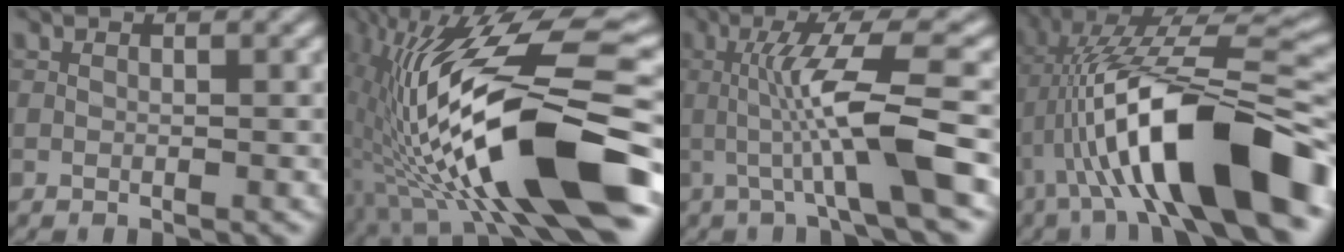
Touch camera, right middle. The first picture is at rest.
{"total": 14.1, "force": [-4.1, 2.9, 13.1], "torque": [-0.246, 0.033, -0.058]}
{"total": 7.4, "force": [-1.0, 0.7, 7.3], "torque": [-0.131, 0.019, -0.005]}
{"total": 14.3, "force": [-3.8, 3.4, 13.4], "torque": [-0.234, 0.037, -0.052]}